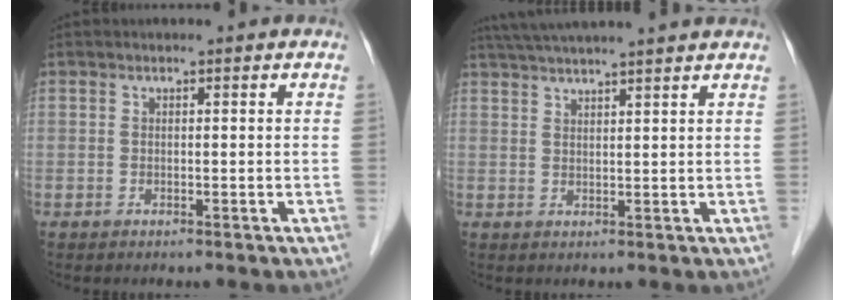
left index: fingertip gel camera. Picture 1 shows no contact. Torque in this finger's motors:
{"motor_torque": [-0.51, -0.75, 0.47, 0.13]}